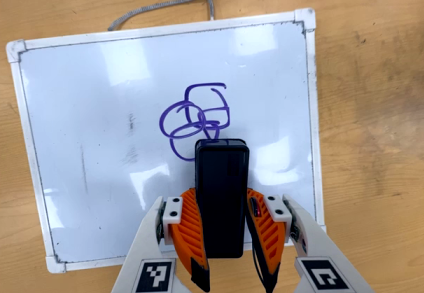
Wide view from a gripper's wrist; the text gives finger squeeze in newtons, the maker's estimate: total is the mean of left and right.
{"total": 9.0, "left": 7.2, "right": 10.9}